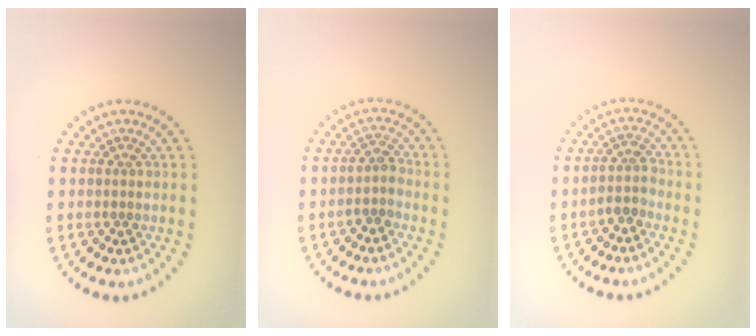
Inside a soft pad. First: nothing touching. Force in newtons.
{"total": 1.9, "press": 1.5, "slide": 1.2}
{"total": 1.9, "press": 1.6, "slide": 1.0}